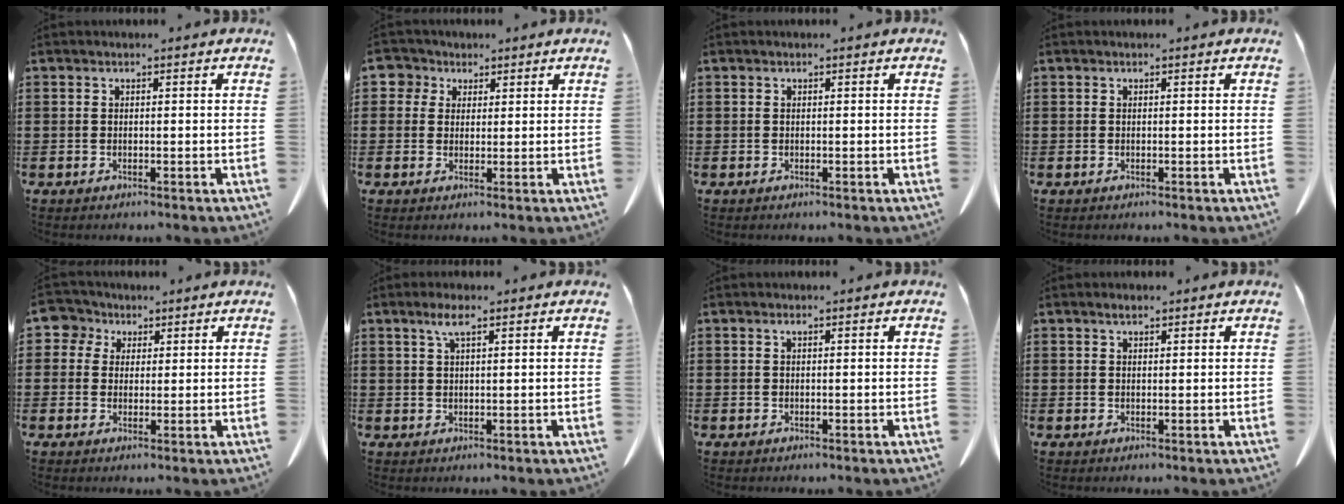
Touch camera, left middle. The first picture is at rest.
{"total": 3.7, "force": [2.0, 3.0, 0.8], "torque": [-0.025, 0.008, 0.034]}
{"total": 0.0}
{"total": 0.0}
{"total": 4.1, "force": [2.0, 3.5, 0.8], "torque": [-0.031, 0.007, 0.034]}
{"total": 3.1, "force": [1.8, 0.6, 2.5], "torque": [-0.053, 0.005, 0.030]}
{"total": 0.5, "force": [0.2, 0.1, 0.5], "torque": [-0.010, 0.000, 0.005]}
{"total": 1.2, "force": [0.9, 0.4, 0.7], "torque": [-0.016, 0.002, 0.016]}